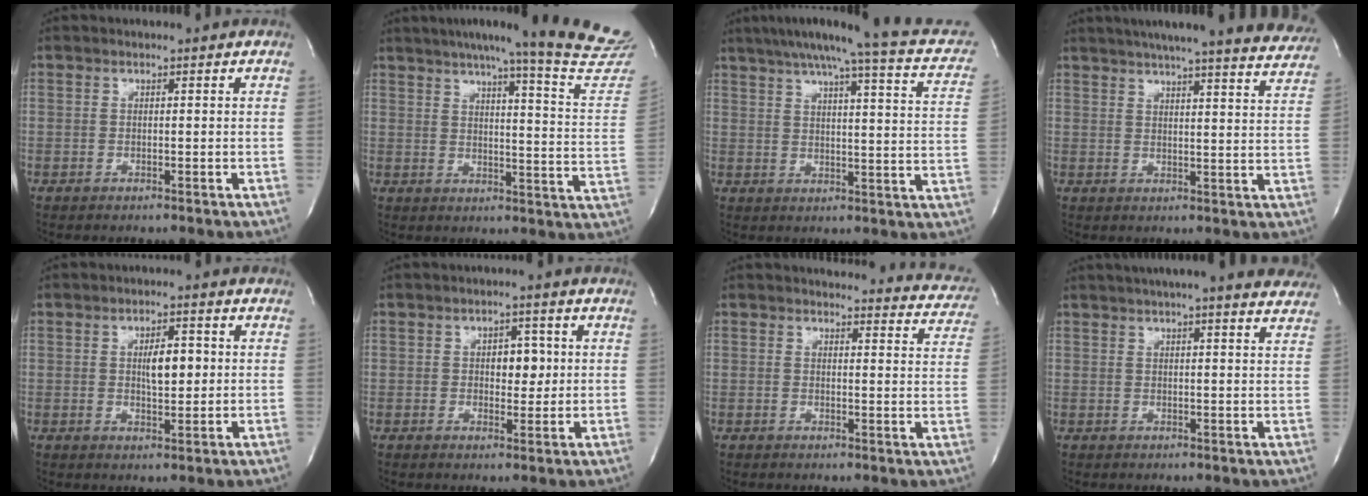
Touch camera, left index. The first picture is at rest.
{"total": 22.6, "force": [20.6, -1.2, 9.2], "torque": [-0.125, -0.095, 0.238]}
{"total": 19.4, "force": [15.8, 1.9, 11.1], "torque": [-0.160, -0.006, 0.184]}
{"total": 24.8, "force": [22.2, 2.0, 10.9], "torque": [-0.164, -0.042, 0.259]}
{"total": 4.8, "force": [0.6, 1.7, 4.4], "torque": [-0.070, 0.002, 0.010]}
{"total": 4.0, "force": [0.6, 2.3, 3.2], "torque": [-0.040, 0.003, 0.009]}
{"total": 15.1, "force": [14.6, 3.2, 1.7], "torque": [0.013, -0.063, 0.131]}
{"total": 16.8, "force": [14.9, 1.4, 7.8], "torque": [-0.116, 0.016, 0.174]}